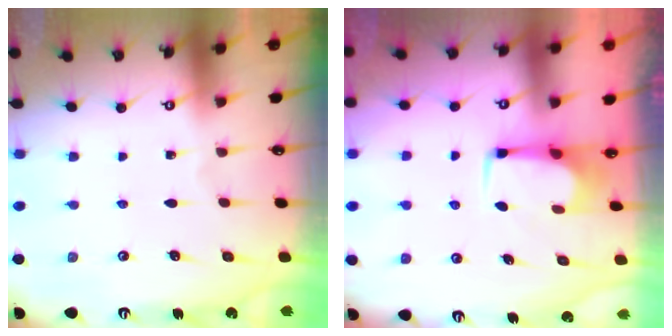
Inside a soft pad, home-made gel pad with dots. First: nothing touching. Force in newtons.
{"total": 2.7, "press": 2.6, "slide": 0.4}